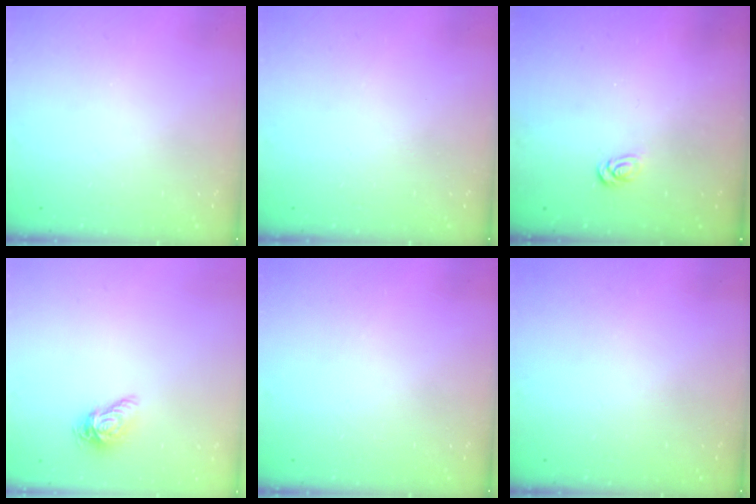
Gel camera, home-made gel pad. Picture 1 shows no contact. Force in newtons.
{"total": 0.0}
{"total": 2.6, "press": 2.6, "slide": 0.4}
{"total": 7.5, "press": 7.5, "slide": 0.2}
{"total": 0.0}
{"total": 0.0}